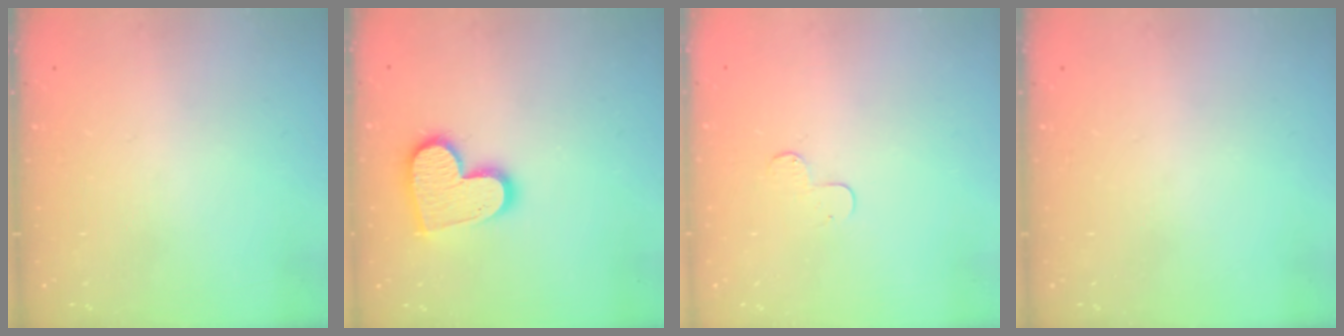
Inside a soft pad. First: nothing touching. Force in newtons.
{"total": 13.6, "press": 13.5, "slide": 0.9}
{"total": 3.7, "press": 3.7, "slide": 0.3}
{"total": 0.0}